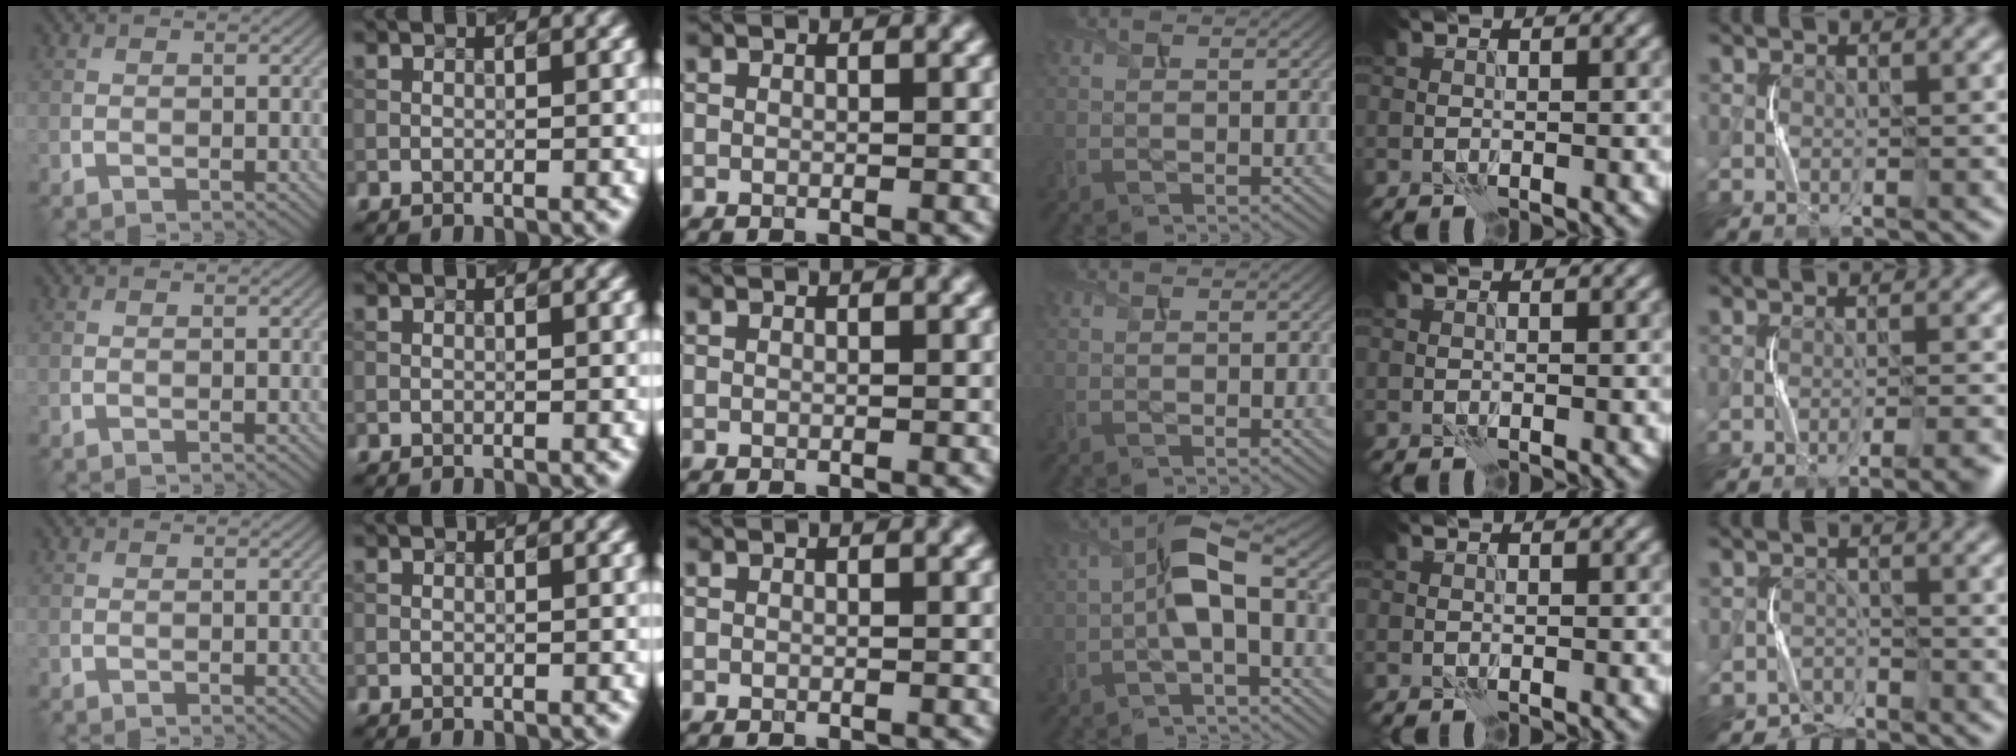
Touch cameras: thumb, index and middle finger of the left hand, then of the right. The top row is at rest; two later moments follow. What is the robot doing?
{"motion": "squeeze", "object": "paper clamp"}